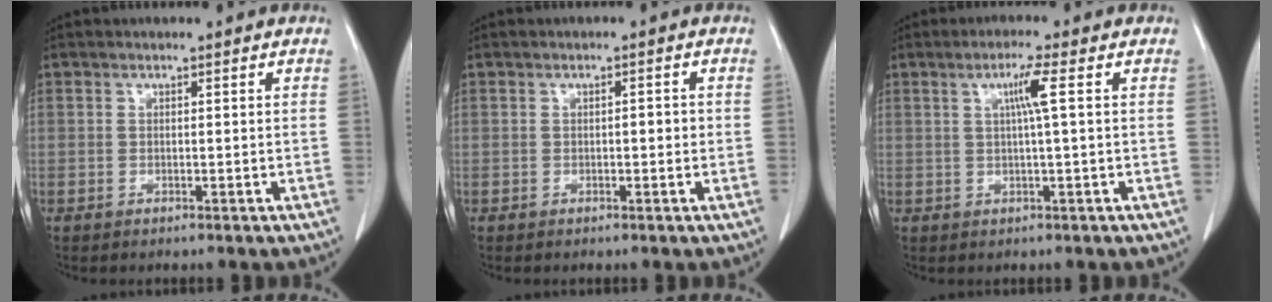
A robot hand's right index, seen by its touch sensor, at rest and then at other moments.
{"total": 1.4, "force": [-0.1, 0.5, 1.3], "torque": [-0.018, 0.002, -0.002]}
{"total": 3.8, "force": [0.9, -0.8, 3.6], "torque": [-0.070, 0.002, 0.016]}